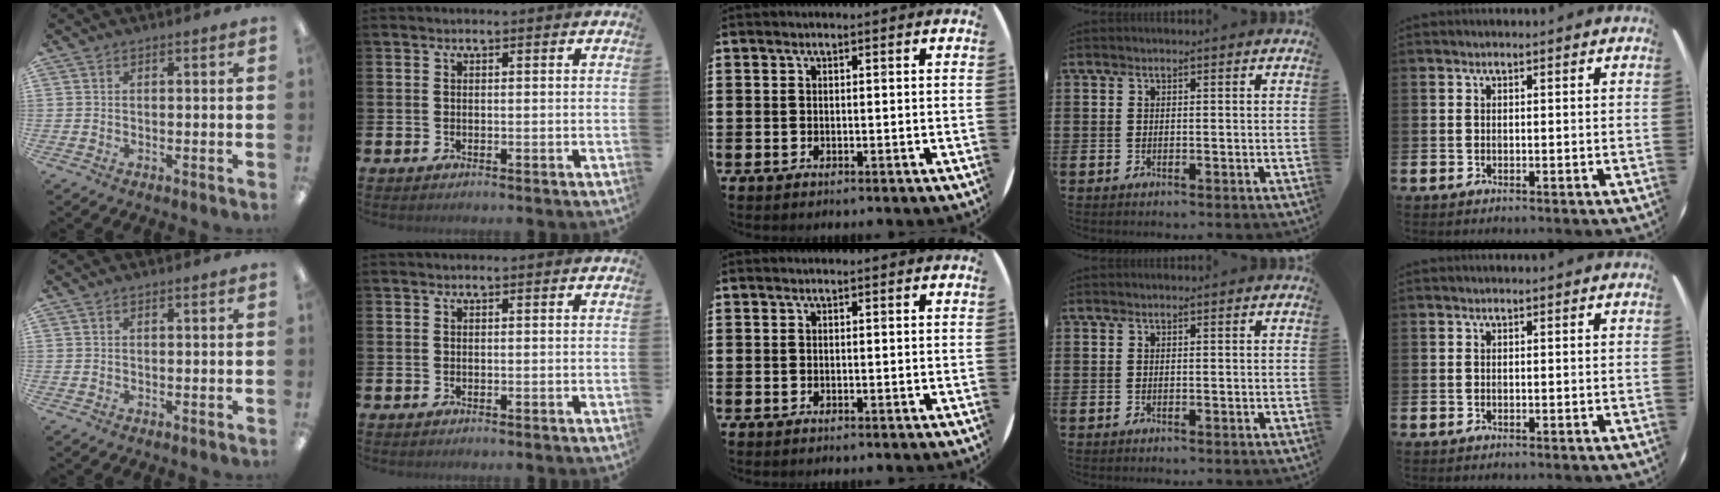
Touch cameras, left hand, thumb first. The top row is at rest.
{}